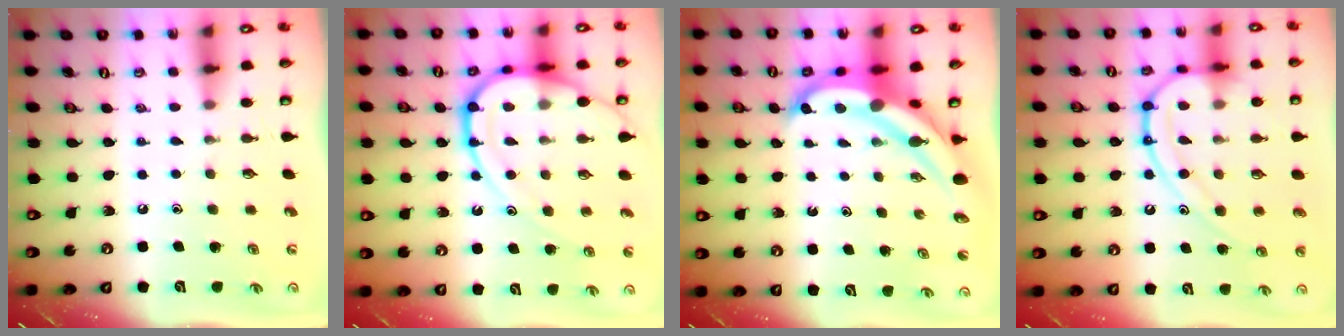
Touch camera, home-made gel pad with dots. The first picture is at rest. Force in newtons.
{"total": 16.4, "press": 16.4, "slide": 1.7}
{"total": 8.5, "press": 8.5, "slide": 1.0}
{"total": 16.2, "press": 16.1, "slide": 1.2}